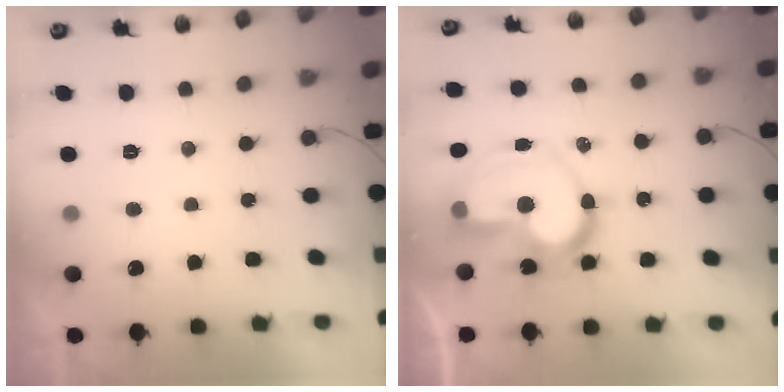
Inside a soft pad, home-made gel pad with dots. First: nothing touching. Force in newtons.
{"total": 18.9, "press": 18.8, "slide": 1.9}